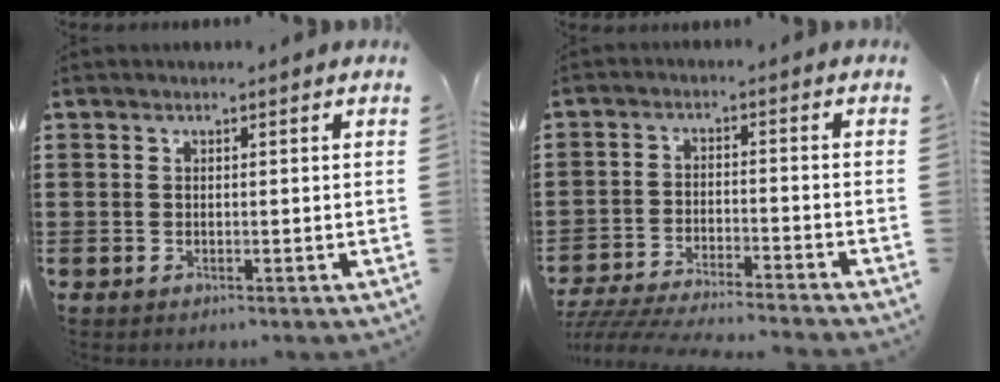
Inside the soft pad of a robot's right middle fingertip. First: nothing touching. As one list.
[{"total": 4.8, "force": [-4.7, -0.1, 1.1], "torque": [-0.032, -0.010, -0.099]}]